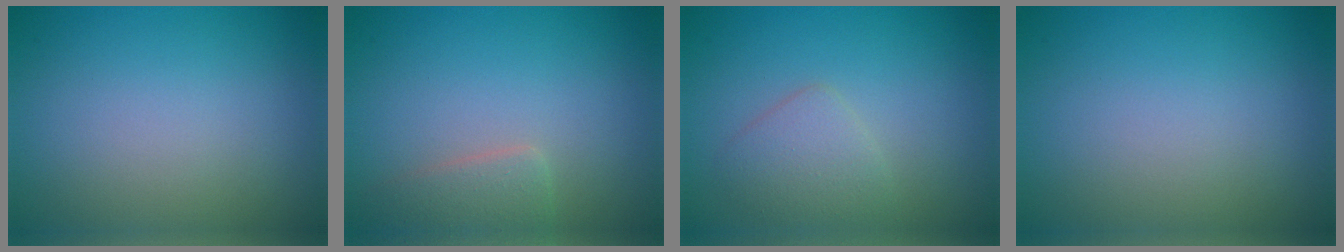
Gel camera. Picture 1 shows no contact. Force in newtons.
{"total": 2.0, "press": 2.0, "slide": 0.2}
{"total": 2.2, "press": 2.2, "slide": 0.2}
{"total": 0.0}